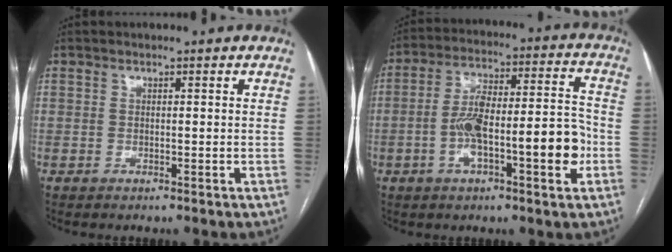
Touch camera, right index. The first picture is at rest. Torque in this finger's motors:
{"motor_torque": [1.74, -0.40, 0.78, 0.21]}